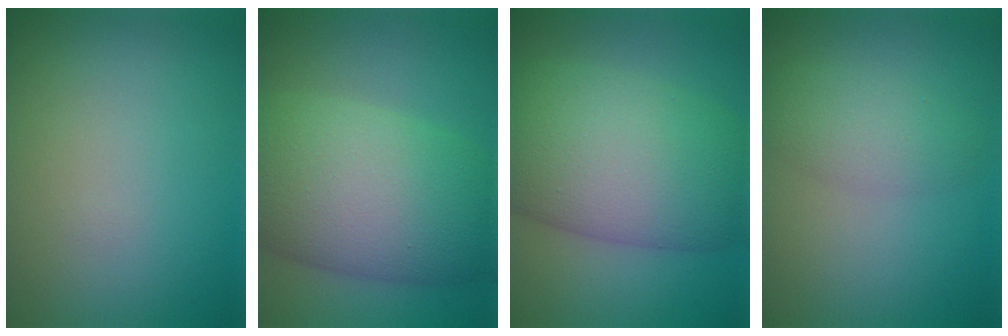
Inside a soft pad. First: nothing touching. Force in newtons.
{"total": 12.0, "press": 12.0, "slide": 0.5}
{"total": 11.7, "press": 11.7, "slide": 0.3}
{"total": 2.7, "press": 2.7, "slide": 0.0}